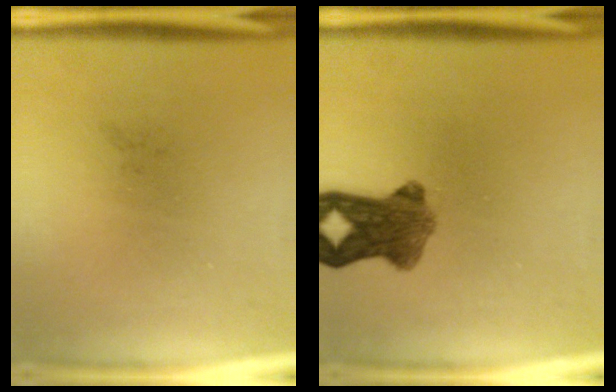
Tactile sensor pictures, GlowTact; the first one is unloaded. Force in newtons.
{"total": 7.3}